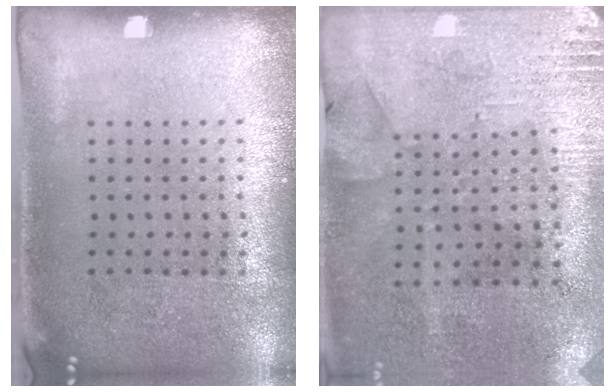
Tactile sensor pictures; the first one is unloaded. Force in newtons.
{"total": 2.7, "press": 2.4, "slide": 1.3}